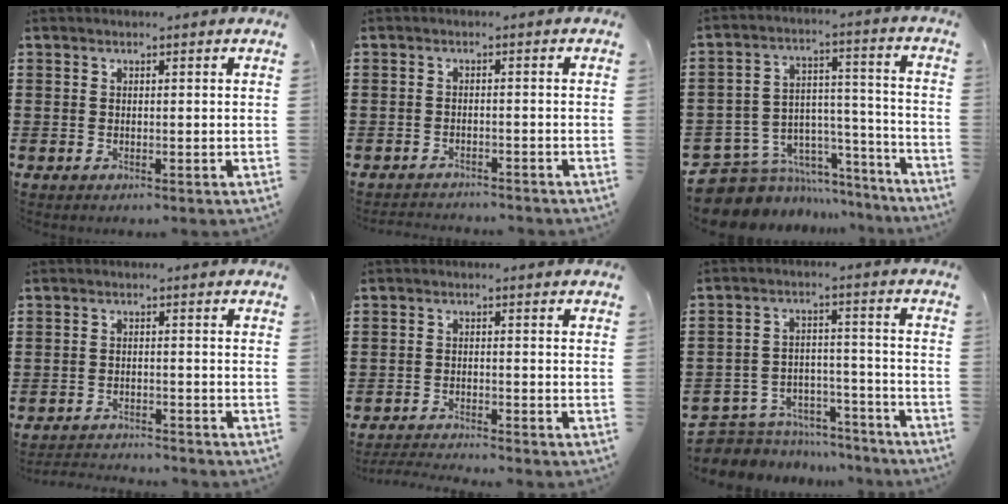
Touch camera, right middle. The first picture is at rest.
{"total": 1.8, "force": [-1.8, 0.1, 0.0], "torque": [-0.005, 0.002, -0.039]}
{"total": 7.6, "force": [-6.2, 4.3, 1.1], "torque": [-0.039, 0.004, -0.116]}
{"total": 2.5, "force": [-2.5, 0.1, 0.0], "torque": [-0.006, 0.000, -0.054]}
{"total": 2.4, "force": [-2.4, -0.1, 0.4], "torque": [-0.008, 0.000, -0.050]}
{"total": 5.7, "force": [-5.4, 1.7, 0.4], "torque": [-0.024, 0.012, -0.114]}